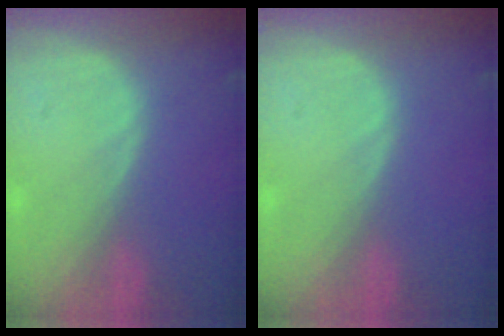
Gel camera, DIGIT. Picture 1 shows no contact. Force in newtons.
{"total": 0.0}